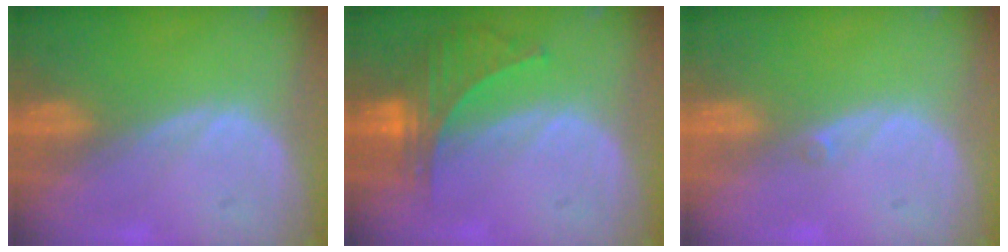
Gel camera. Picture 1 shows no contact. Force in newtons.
{"total": 6.2, "press": 5.8, "slide": 2.2}
{"total": 0.6, "press": 0.5, "slide": 0.3}